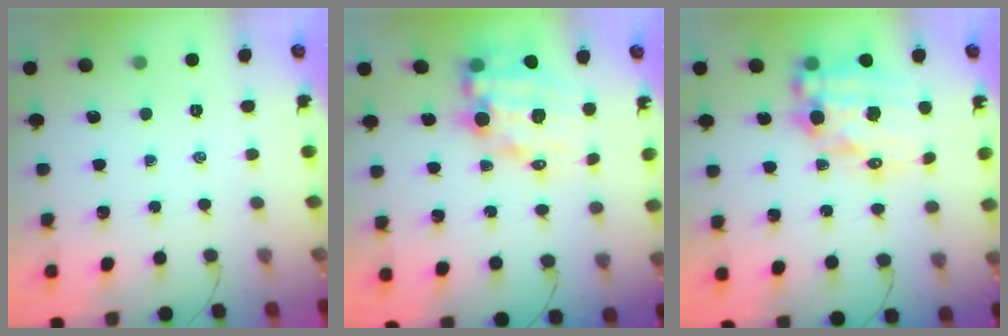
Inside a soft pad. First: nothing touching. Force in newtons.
{"total": 11.2, "press": 10.7, "slide": 3.3}
{"total": 16.1, "press": 15.6, "slide": 3.8}